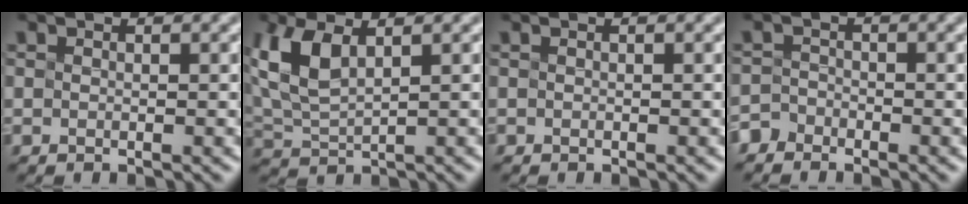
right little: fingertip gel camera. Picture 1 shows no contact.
{"total": 4.2, "force": [1.8, 2.0, 3.3], "torque": [-0.088, 0.006, 0.050]}
{"total": 0.0}
{"total": 2.0, "force": [-1.9, 0.1, -0.6], "torque": [0.006, 0.003, -0.032]}